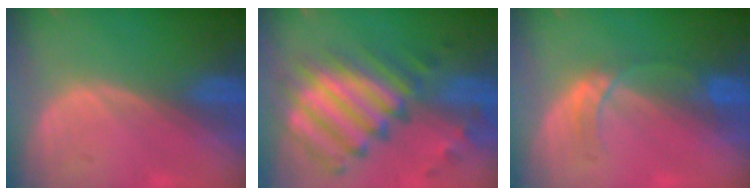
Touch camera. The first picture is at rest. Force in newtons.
{"total": 11.7, "press": 10.3, "slide": 5.6}
{"total": 3.0, "press": 3.0, "slide": 0.3}